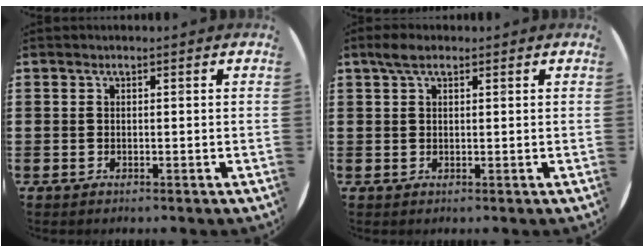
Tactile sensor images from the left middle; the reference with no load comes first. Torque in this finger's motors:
{"motor_torque": [0.71, -0.65, 0.07, 0.03]}